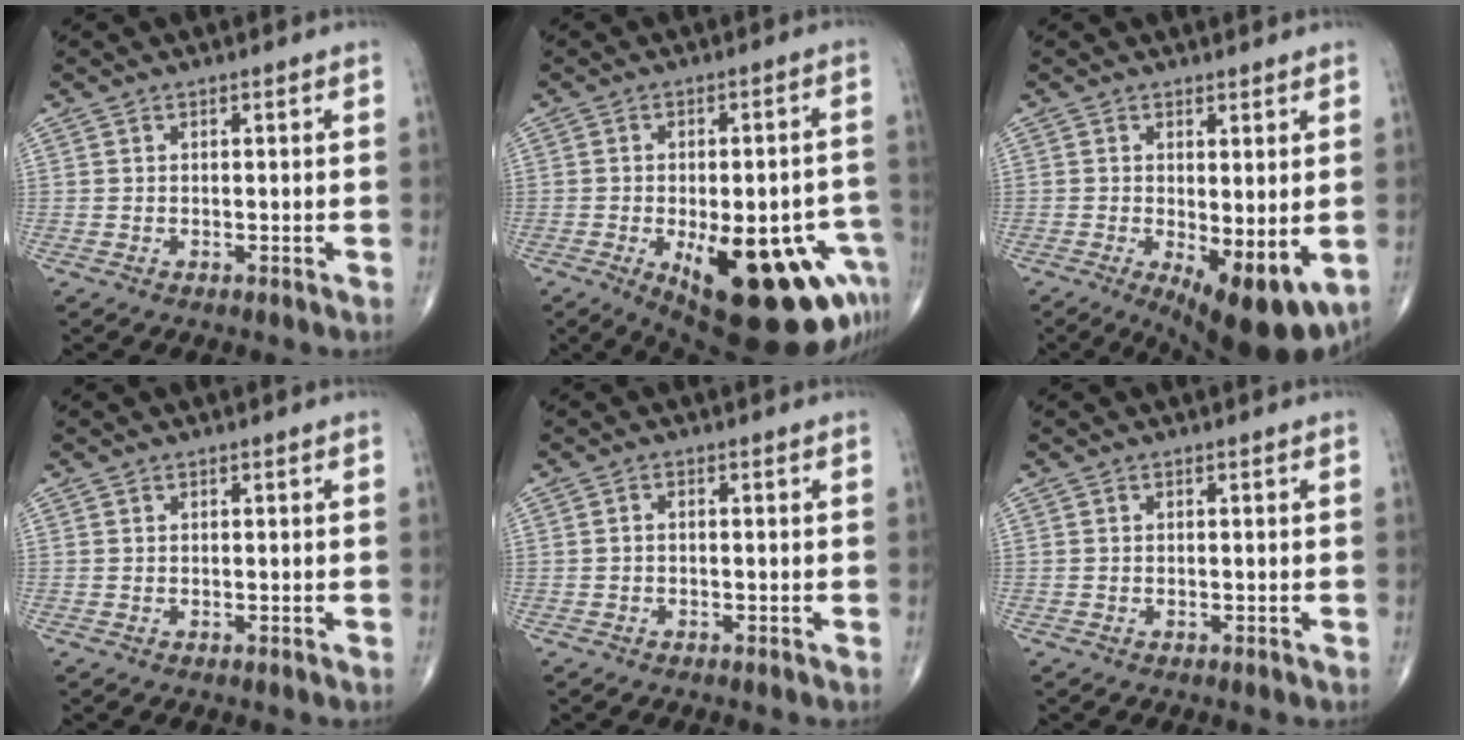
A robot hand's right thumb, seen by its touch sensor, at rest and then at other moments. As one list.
[{"total": 25.4, "force": [-10.0, 10.3, 21.0], "torque": [-0.193, 0.018, -0.112]}, {"total": 11.3, "force": [-2.6, 4.1, 10.2], "torque": [-0.132, -0.025, -0.025]}, {"total": 0.0}, {"total": 0.6, "force": [-0.2, 0.3, 0.5], "torque": [-0.005, 0.002, -0.006]}, {"total": 0.0}]